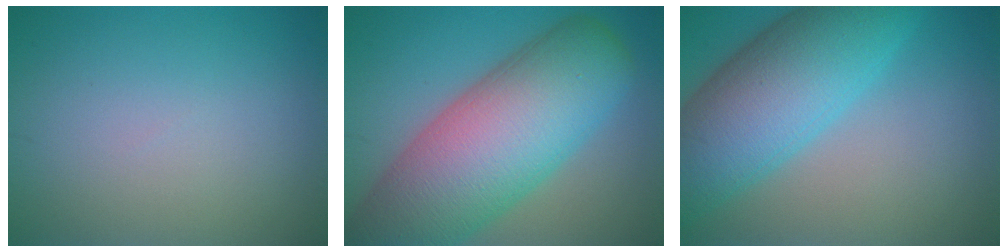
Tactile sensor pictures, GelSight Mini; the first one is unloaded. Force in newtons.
{"total": 14.3, "press": 14.3, "slide": 0.9}
{"total": 10.8, "press": 10.8, "slide": 0.4}